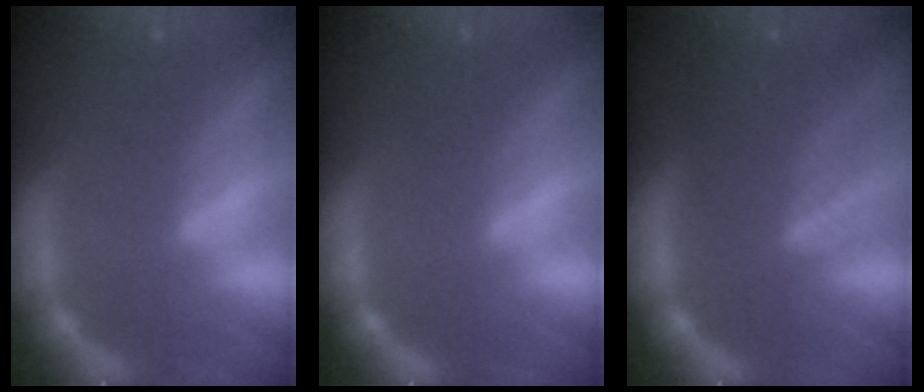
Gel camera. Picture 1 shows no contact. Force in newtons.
{"total": 2.0}
{"total": 7.1}